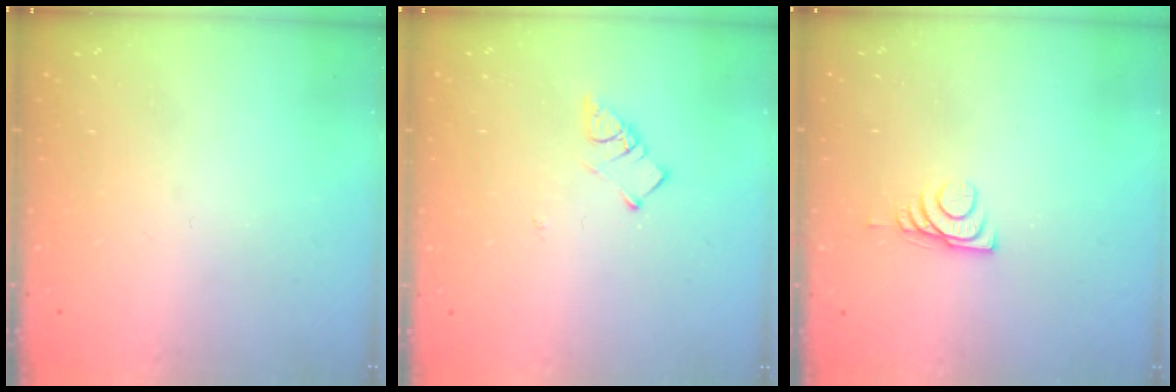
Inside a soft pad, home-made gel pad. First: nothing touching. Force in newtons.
{"total": 3.7, "press": 3.7, "slide": 0.2}
{"total": 6.6, "press": 6.6, "slide": 0.9}